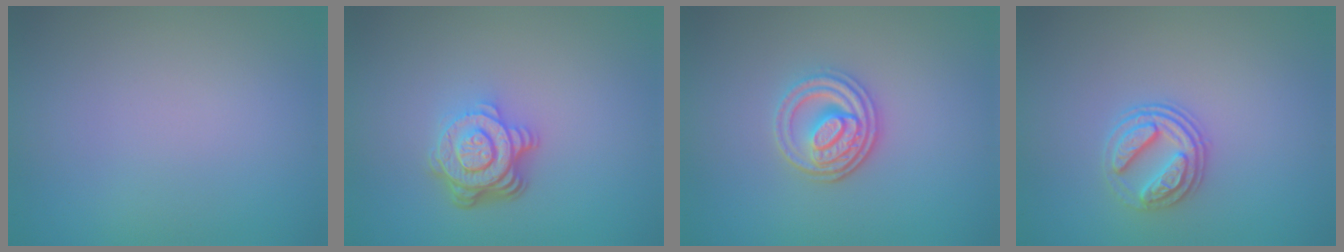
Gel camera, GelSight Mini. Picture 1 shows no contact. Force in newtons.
{"total": 5.0, "press": 3.6, "slide": 3.6}
{"total": 3.6, "press": 3.1, "slide": 1.9}
{"total": 2.7, "press": 2.5, "slide": 1.0}